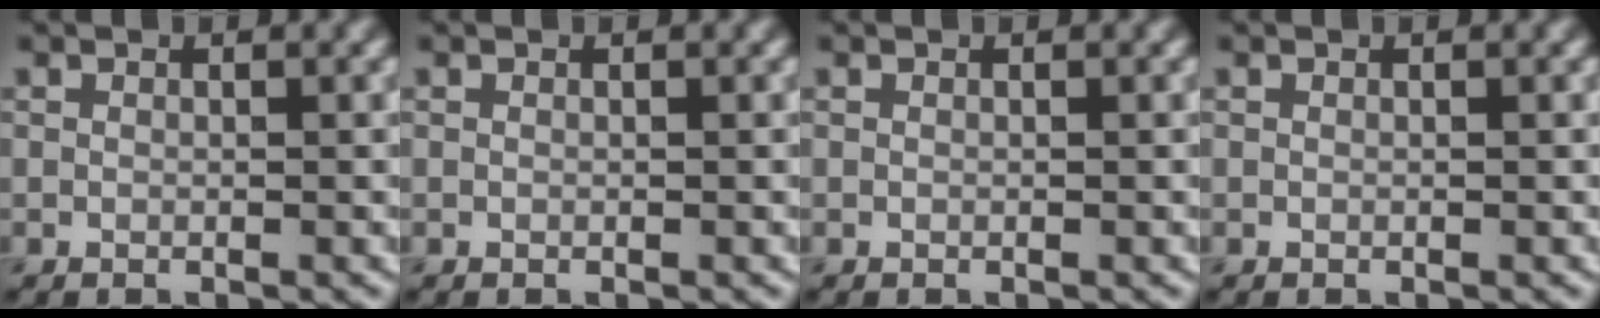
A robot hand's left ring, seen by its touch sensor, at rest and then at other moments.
{"total": 0.0}
{"total": 0.0}
{"total": 0.0}